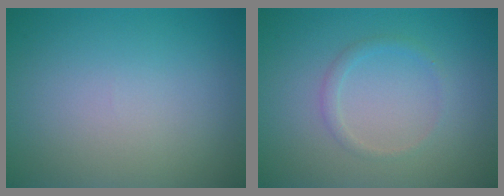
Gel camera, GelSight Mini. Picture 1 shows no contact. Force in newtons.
{"total": 1.1, "press": 1.1, "slide": 0.0}